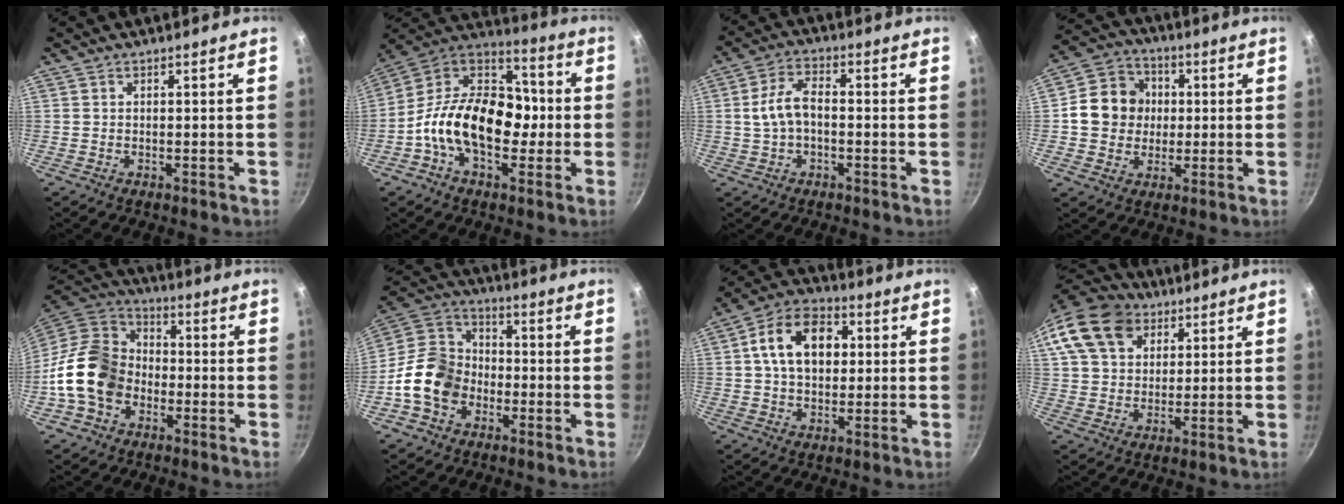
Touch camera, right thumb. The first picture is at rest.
{"total": 20.4, "force": [-3.1, 13.4, 15.1], "torque": [-0.205, 0.053, -0.075]}
{"total": 7.0, "force": [-0.6, 3.9, 5.7], "torque": [-0.107, 0.028, -0.015]}
{"total": 11.3, "force": [0.8, 10.2, 4.9], "torque": [-0.052, 0.018, 0.002]}
{"total": 15.8, "force": [-4.1, 12.3, 9.1], "torque": [-0.143, 0.042, -0.093]}
{"total": 13.4, "force": [-4.4, 10.4, 7.3], "torque": [-0.104, 0.041, -0.100]}
{"total": 13.7, "force": [2.6, 9.4, 9.5], "torque": [-0.130, 0.018, 0.029]}
{"total": 18.4, "force": [9.4, 13.1, 8.9], "torque": [-0.176, 0.011, 0.169]}